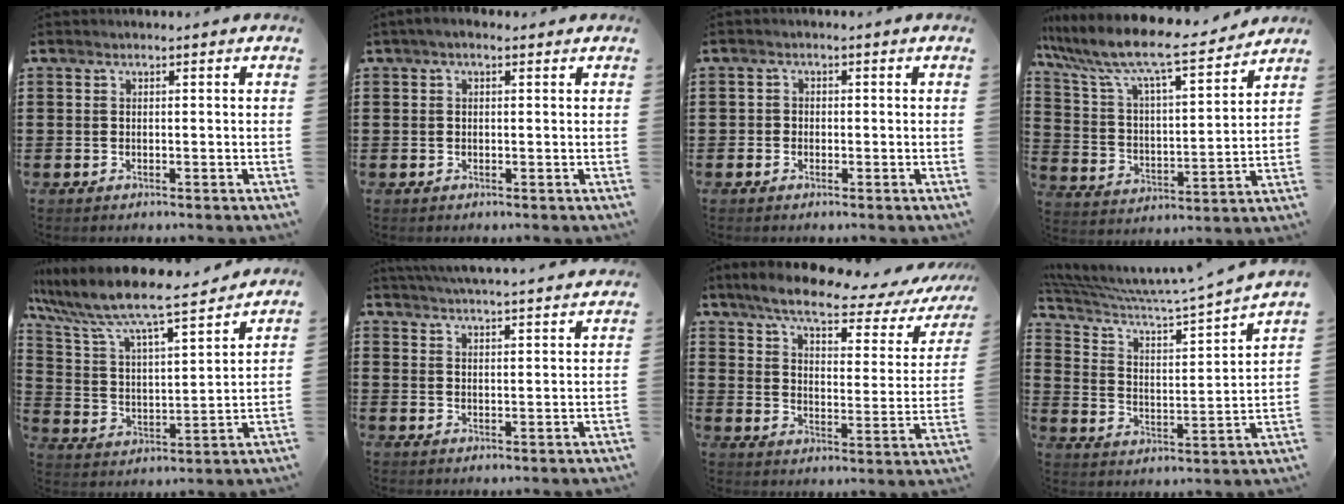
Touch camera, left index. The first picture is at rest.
{"total": 1.2, "force": [0.1, 0.8, 0.9], "torque": [-0.018, 0.006, 0.001]}
{"total": 1.0, "force": [-0.5, 0.9, 0.2], "torque": [-0.006, 0.003, -0.011]}
{"total": 8.9, "force": [7.6, 0.7, 4.5], "torque": [-0.121, -0.053, 0.122]}
{"total": 8.1, "force": [7.2, 0.6, 3.8], "torque": [-0.105, -0.051, 0.114]}
{"total": 4.5, "force": [4.4, -0.6, 0.6], "torque": [-0.028, -0.026, 0.078]}
{"total": 8.2, "force": [6.3, 1.1, 5.2], "torque": [-0.119, -0.033, 0.102]}
{"total": 5.5, "force": [4.8, -0.1, 2.7], "torque": [-0.078, -0.050, 0.070]}